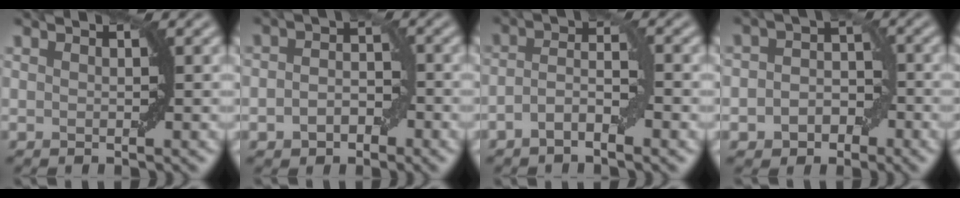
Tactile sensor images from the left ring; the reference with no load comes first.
{"total": 3.3, "force": [-1.2, 2.3, 2.1], "torque": [-0.030, 0.002, -0.023]}
{"total": 3.6, "force": [-1.6, 1.2, 2.9], "torque": [-0.056, 0.008, -0.035]}
{"total": 4.0, "force": [-1.5, 3.1, 2.0], "torque": [-0.008, 0.002, -0.036]}